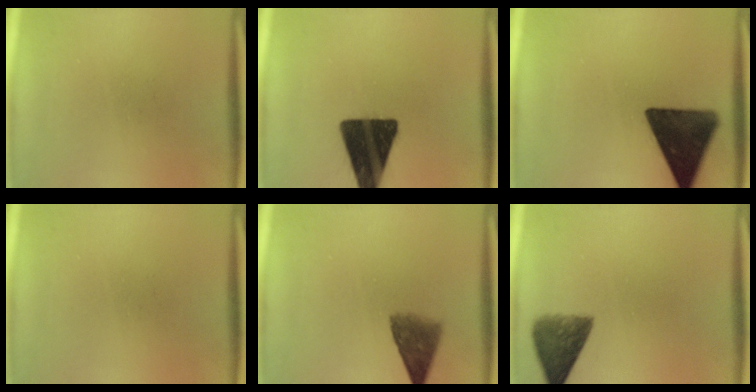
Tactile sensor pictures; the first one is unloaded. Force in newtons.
{"total": 18.0}
{"total": 14.9}
{"total": 0.0}
{"total": 5.4}
{"total": 6.5}